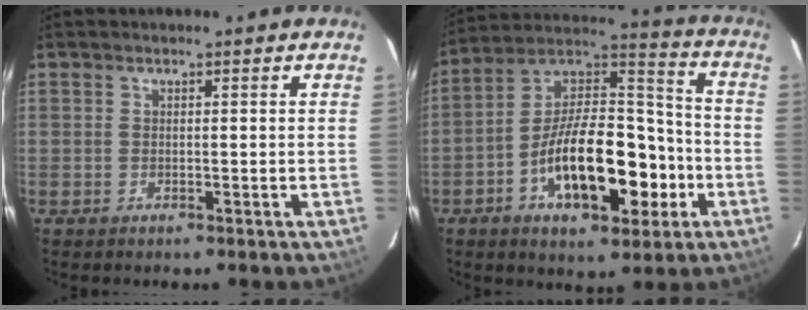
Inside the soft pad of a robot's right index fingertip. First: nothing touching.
{"total": 20.5, "force": [-7.0, 9.7, 16.6], "torque": [-0.291, 0.022, -0.111]}